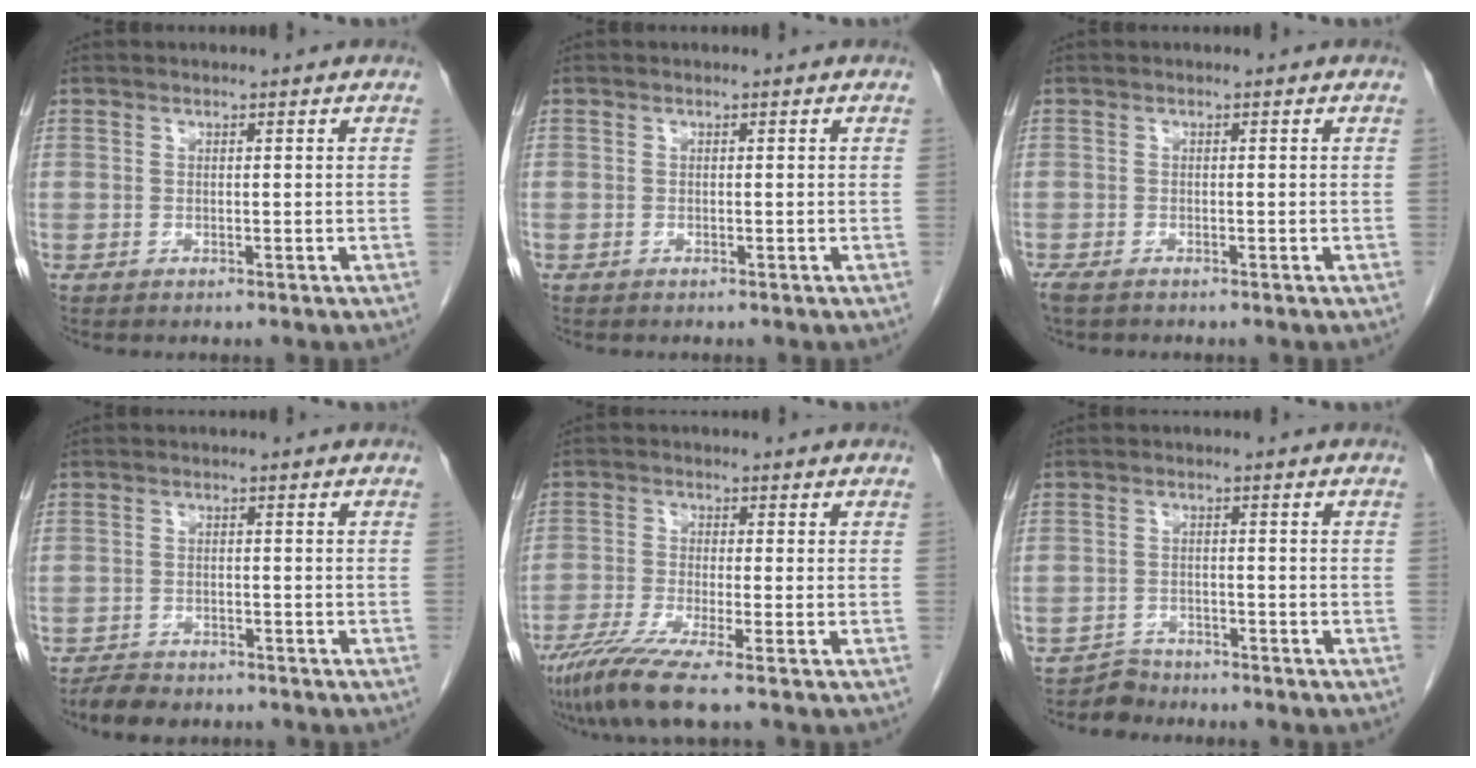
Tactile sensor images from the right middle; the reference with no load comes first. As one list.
[{"total": 0.0}, {"total": 2.4, "force": [-1.8, 0.8, 1.3], "torque": [-0.029, -0.008, -0.029]}, {"total": 4.1, "force": [-3.5, 1.6, 1.2], "torque": [-0.025, -0.003, -0.056]}, {"total": 7.1, "force": [-5.1, -0.6, 4.9], "torque": [-0.090, -0.025, -0.095]}, {"total": 2.6, "force": [-2.3, 0.8, -1.0], "torque": [0.019, 0.000, -0.041]}]